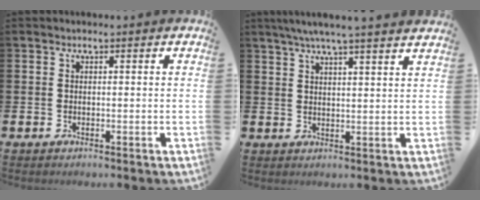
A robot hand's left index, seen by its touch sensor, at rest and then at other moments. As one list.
[{"total": 5.2, "force": [4.7, -0.7, 2.0], "torque": [-0.050, -0.015, 0.084]}]